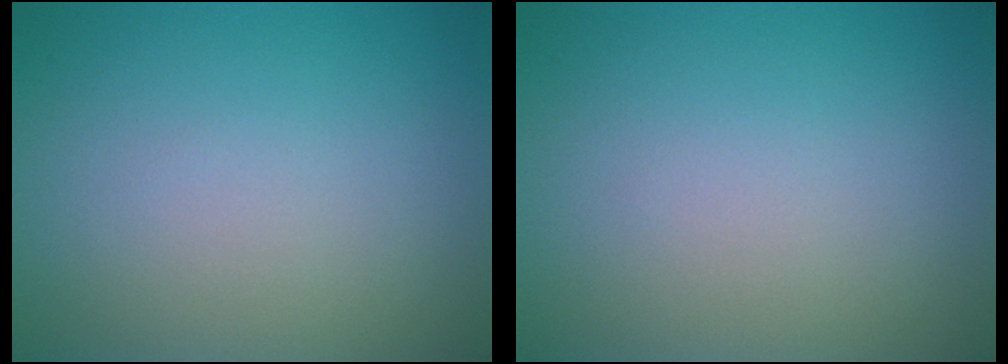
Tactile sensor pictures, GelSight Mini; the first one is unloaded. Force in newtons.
{"total": 0.0}